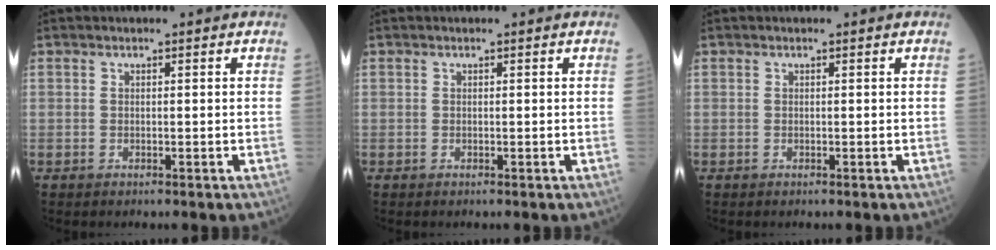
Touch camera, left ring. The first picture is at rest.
{"total": 0.0}
{"total": 0.0}